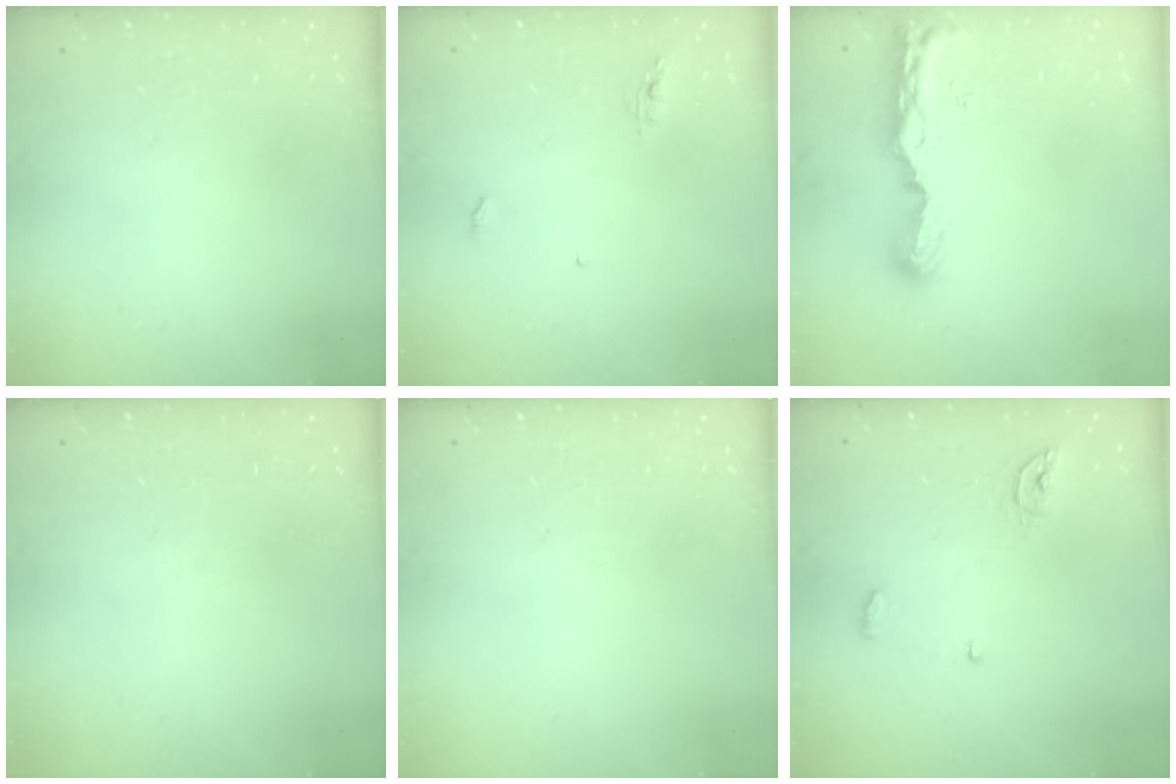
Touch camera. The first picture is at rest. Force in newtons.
{"total": 4.1, "press": 4.1, "slide": 0.3}
{"total": 8.6, "press": 8.5, "slide": 1.0}
{"total": 0.0}
{"total": 0.0}
{"total": 4.8, "press": 4.8, "slide": 0.4}